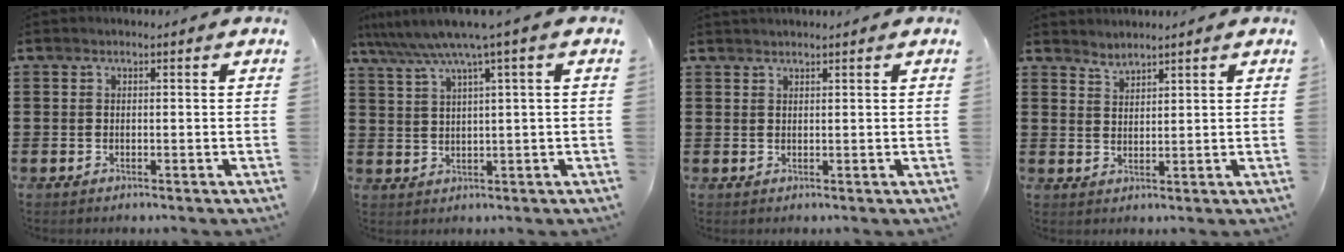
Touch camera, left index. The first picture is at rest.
{"total": 5.4, "force": [3.0, -0.5, 4.5], "torque": [-0.097, -0.018, 0.047]}
{"total": 0.8, "force": [0.8, 0.0, 0.0], "torque": [-0.002, -0.001, 0.017]}
{"total": 1.9, "force": [1.8, -0.1, -0.4], "torque": [0.001, -0.003, 0.036]}